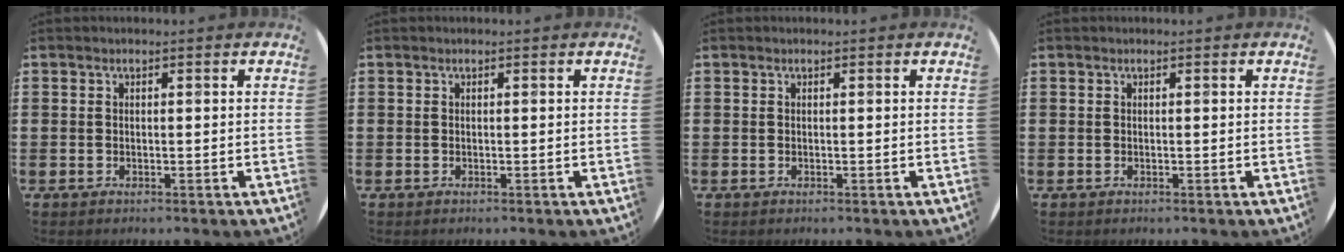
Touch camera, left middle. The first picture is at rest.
{"total": 0.0}
{"total": 0.0}
{"total": 0.0}